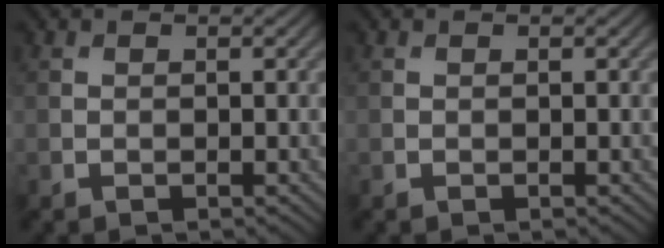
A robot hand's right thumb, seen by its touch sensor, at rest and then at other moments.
{"total": 0.0}